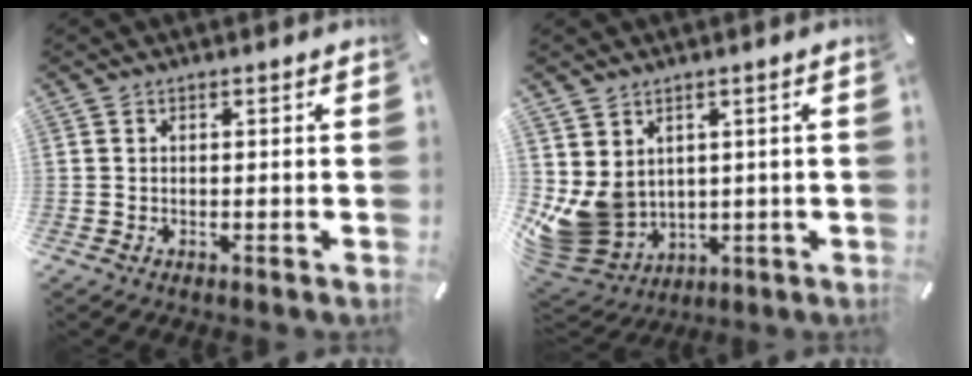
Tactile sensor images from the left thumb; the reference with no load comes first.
{"total": 10.3, "force": [2.0, 9.3, 3.9], "torque": [-0.107, -0.032, 0.045]}